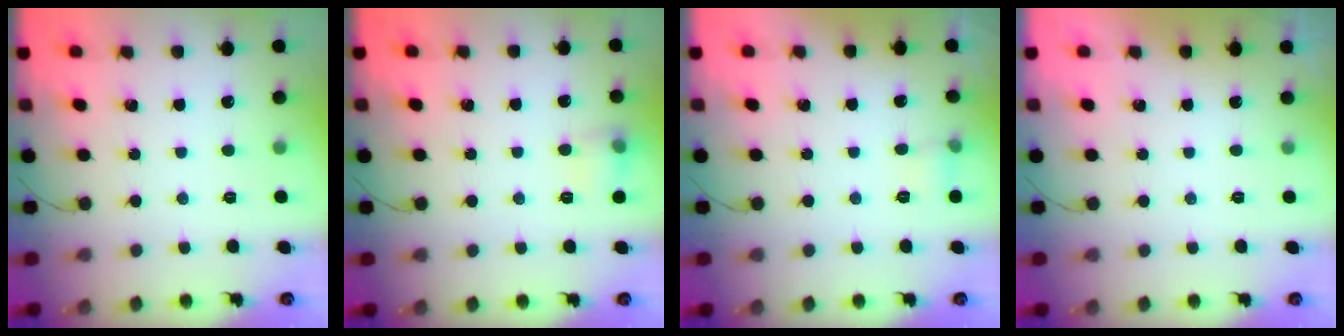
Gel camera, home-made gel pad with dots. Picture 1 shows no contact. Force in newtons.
{"total": 7.1, "press": 7.0, "slide": 1.2}
{"total": 4.8, "press": 4.7, "slide": 1.2}
{"total": 0.0}